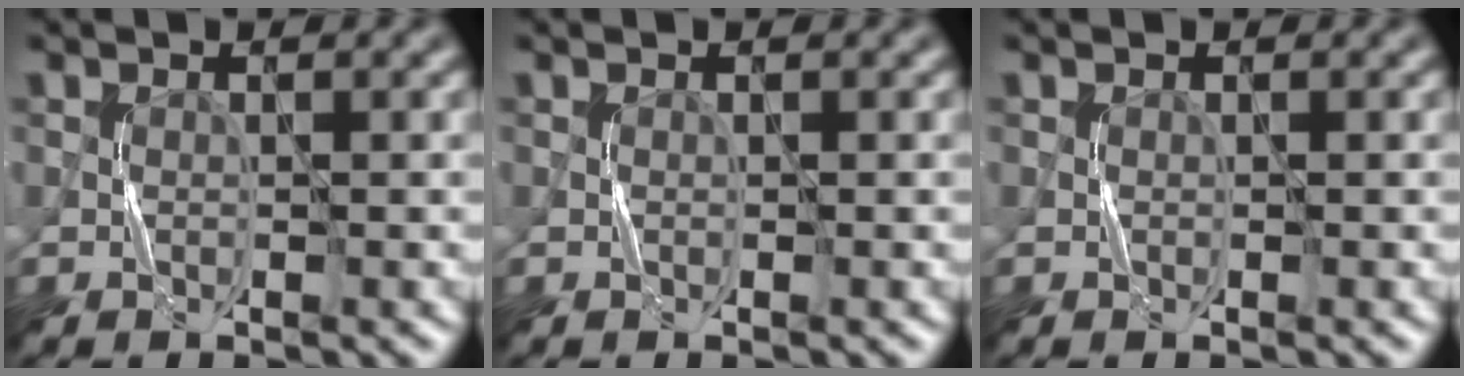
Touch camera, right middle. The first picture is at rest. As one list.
[{"total": 0.0}, {"total": 0.0}]